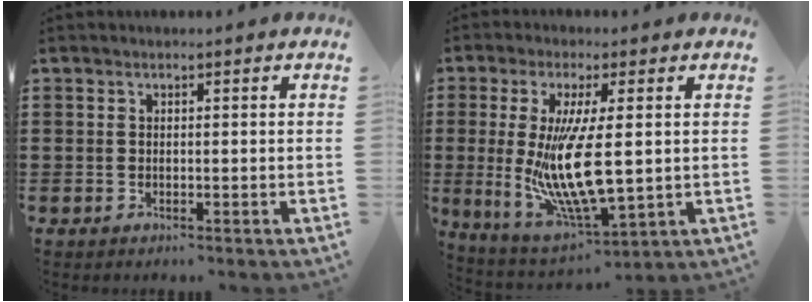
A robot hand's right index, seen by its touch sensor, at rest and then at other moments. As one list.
[{"total": 12.1, "force": [0.6, 3.4, 11.6], "torque": [-0.239, -0.025, 0.008]}]